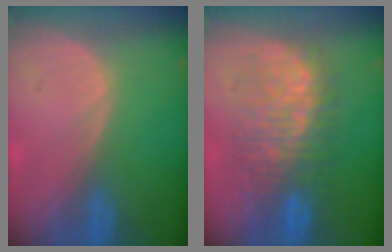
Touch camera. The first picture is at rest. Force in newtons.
{"total": 8.8, "press": 8.8, "slide": 0.6}